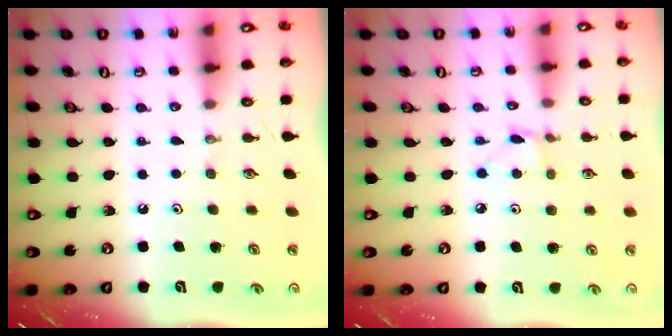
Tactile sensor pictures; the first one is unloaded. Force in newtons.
{"total": 2.6, "press": 2.6, "slide": 0.4}